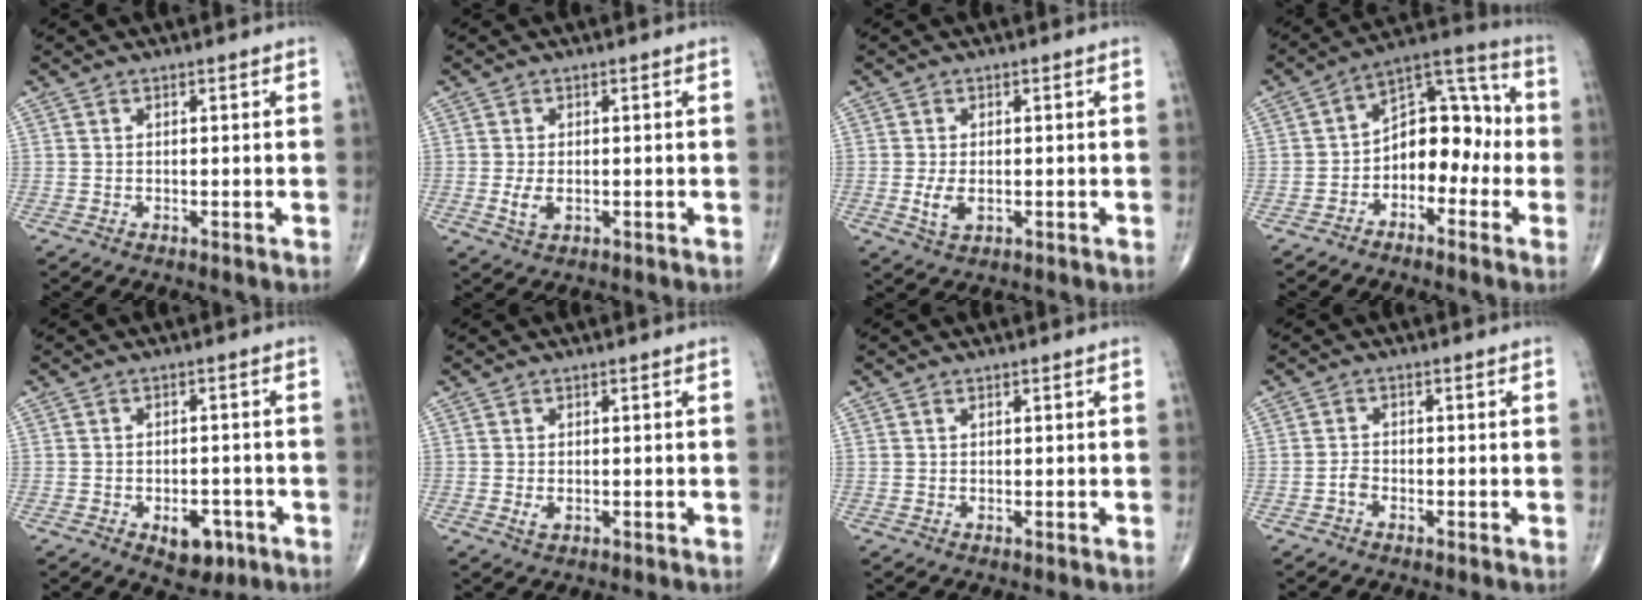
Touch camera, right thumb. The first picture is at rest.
{"total": 3.0, "force": [-0.5, 1.7, 2.5], "torque": [-0.051, -0.006, -0.007]}
{"total": 3.6, "force": [-0.6, 2.0, 3.0], "torque": [-0.060, -0.007, -0.008]}
{"total": 12.0, "force": [-2.4, 7.8, 8.9], "torque": [-0.094, 0.050, -0.053]}
{"total": 6.0, "force": [-2.6, 3.6, 4.0], "torque": [-0.033, 0.015, -0.029]}
{"total": 1.5, "force": [-0.3, 0.9, 1.2], "torque": [-0.022, -0.004, -0.004]}
{"total": 0.0}
{"total": 1.6, "force": [-0.9, 0.9, 0.9], "torque": [-0.016, 0.006, -0.020]}